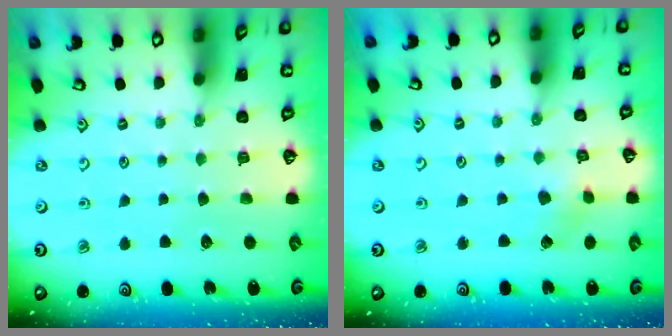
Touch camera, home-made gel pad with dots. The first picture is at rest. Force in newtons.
{"total": 2.9, "press": 2.9, "slide": 0.4}